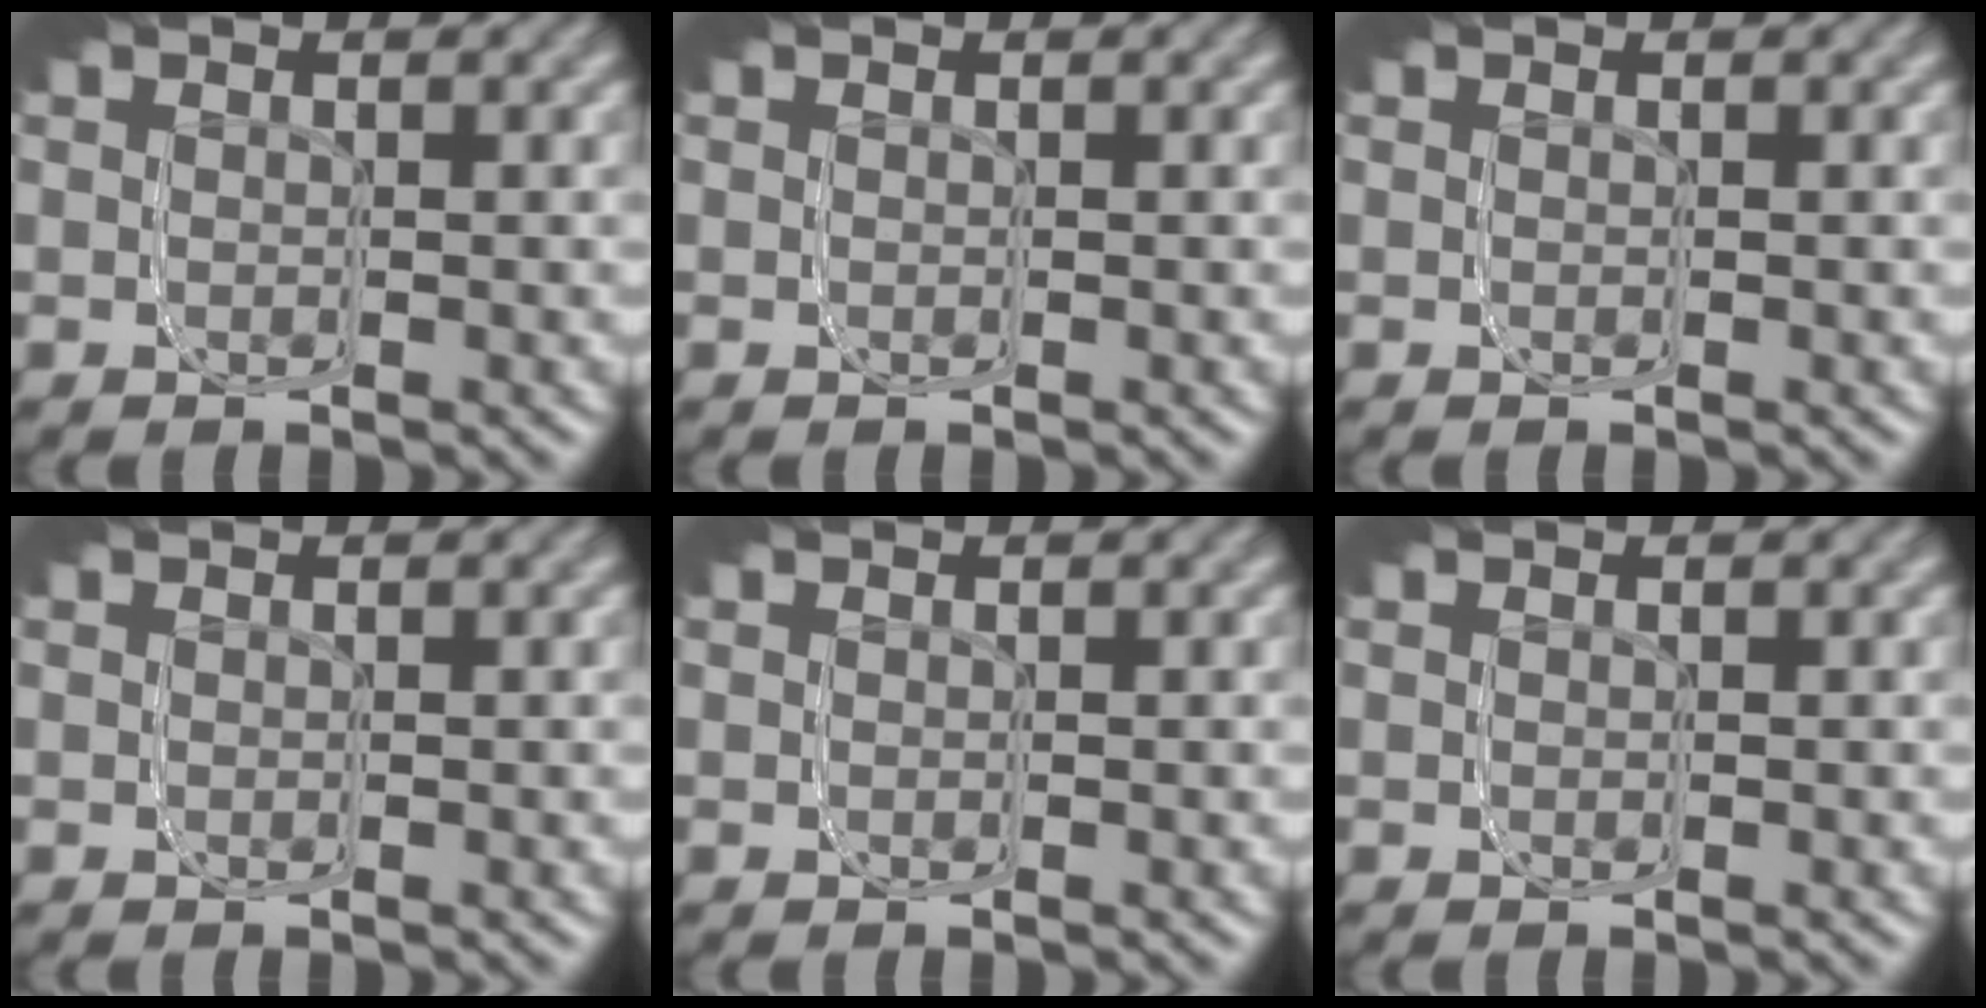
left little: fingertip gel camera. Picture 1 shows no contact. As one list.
[{"total": 0.0}, {"total": 0.0}, {"total": 0.0}, {"total": 0.0}, {"total": 0.0}]